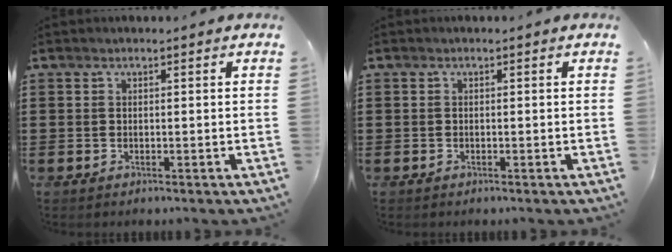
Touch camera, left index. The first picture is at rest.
{"total": 0.0}